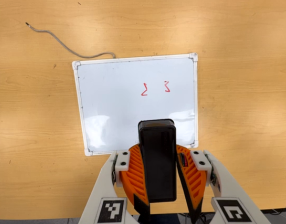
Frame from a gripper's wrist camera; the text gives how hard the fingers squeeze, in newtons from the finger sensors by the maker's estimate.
{"total": 9.7, "left": 9.4, "right": 9.9}